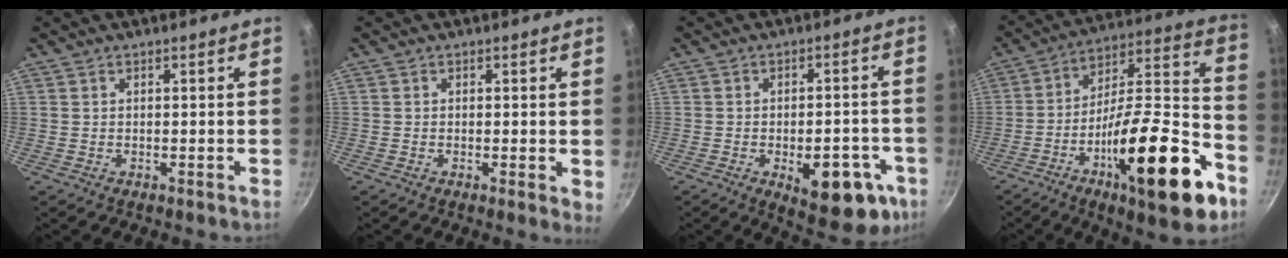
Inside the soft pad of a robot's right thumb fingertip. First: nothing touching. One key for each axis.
{"total": 1.4, "fx": -0.1, "fy": 0.3, "fz": 1.3, "tx": -0.020, "ty": -0.003, "tz": -0.004}
{"total": 15.1, "fx": -5.5, "fy": 7.2, "fz": 12.1, "tx": -0.116, "ty": 0.013, "tz": -0.062}
{"total": 28.3, "fx": -12.7, "fy": 8.8, "fz": 23.7, "tx": -0.319, "ty": 0.069, "tz": -0.207}